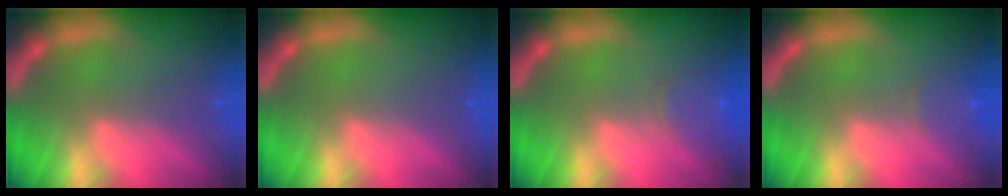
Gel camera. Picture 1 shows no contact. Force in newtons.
{"total": 0.0}
{"total": 3.0}
{"total": 1.9}